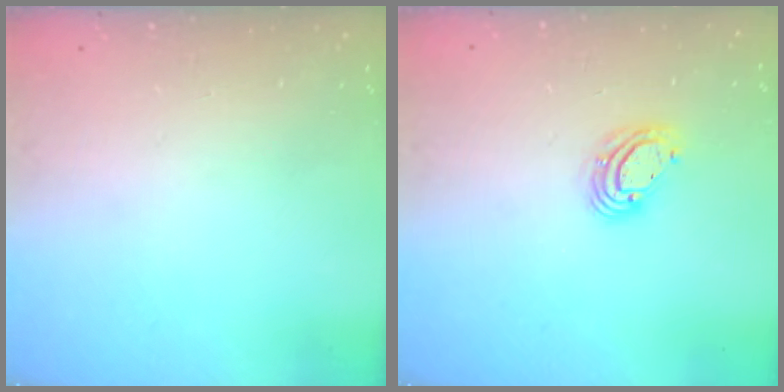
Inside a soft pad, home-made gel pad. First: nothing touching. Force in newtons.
{"total": 7.3, "press": 7.2, "slide": 1.1}